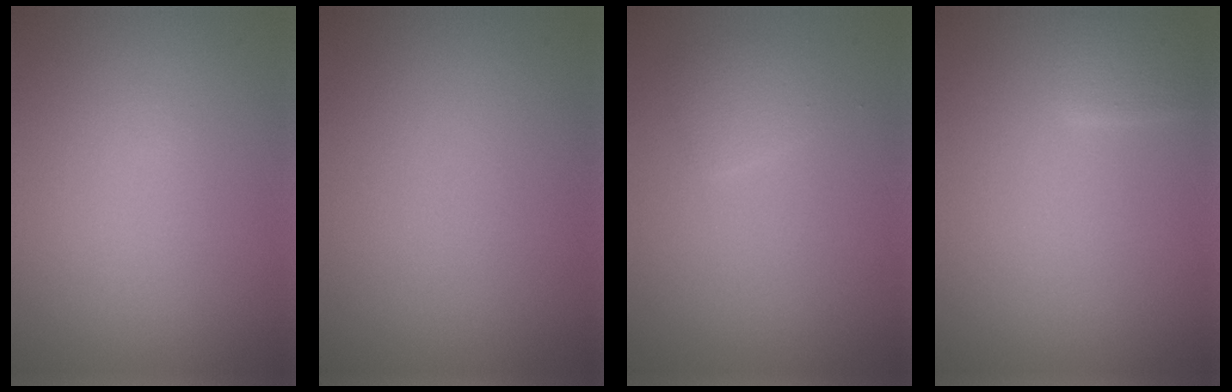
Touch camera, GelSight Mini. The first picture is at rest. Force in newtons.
{"total": 0.0}
{"total": 1.3, "press": 1.3, "slide": 0.1}
{"total": 1.8, "press": 1.8, "slide": 0.1}